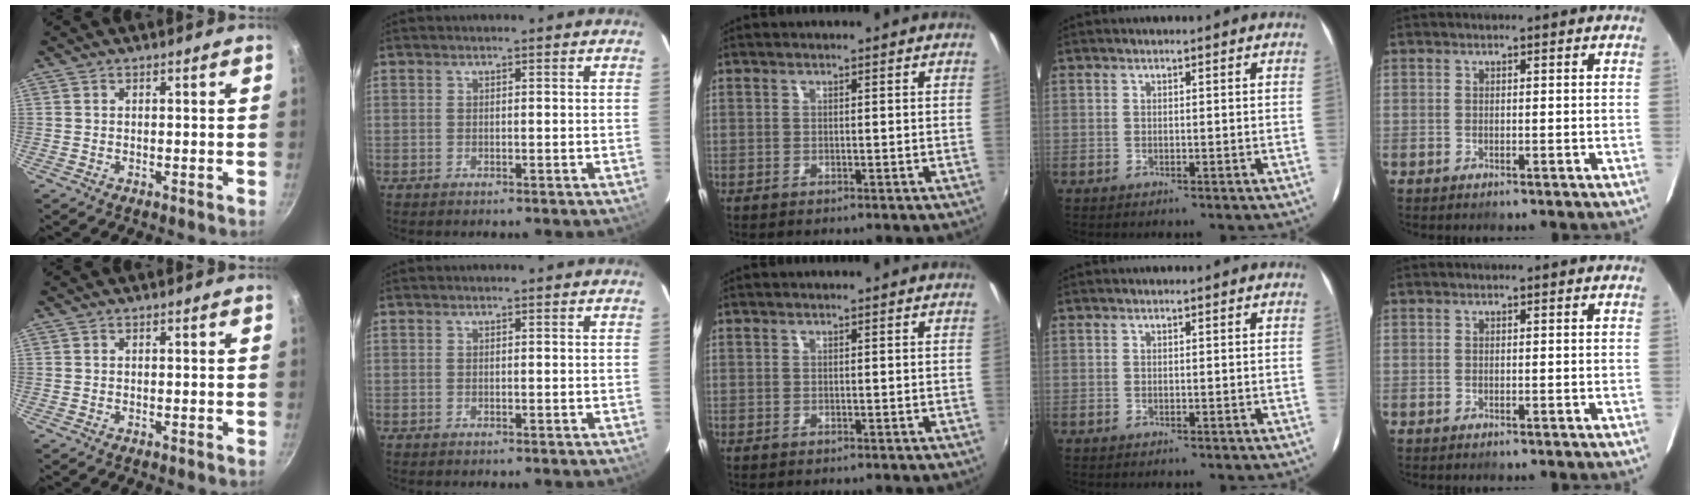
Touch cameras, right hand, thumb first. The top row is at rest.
{}